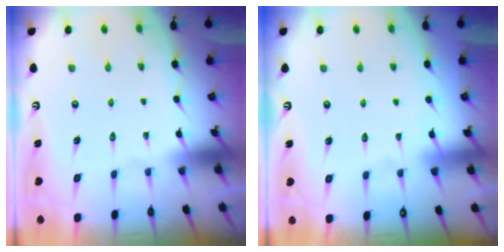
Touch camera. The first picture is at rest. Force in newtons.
{"total": 3.0, "press": 2.9, "slide": 0.4}